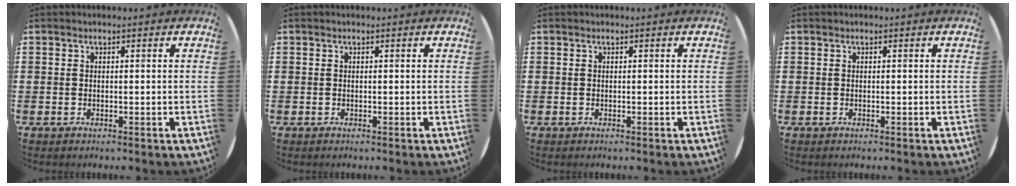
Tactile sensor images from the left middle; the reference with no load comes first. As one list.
[{"total": 0.0}, {"total": 0.0}, {"total": 0.0}]